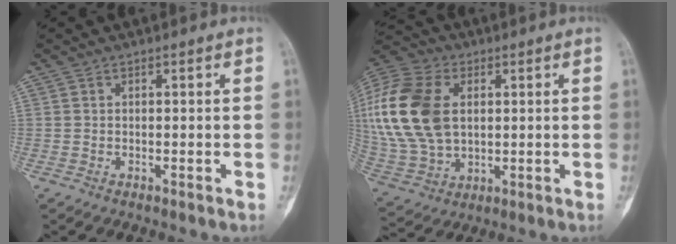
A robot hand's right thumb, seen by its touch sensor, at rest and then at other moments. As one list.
[{"total": 24.7, "force": [4.3, 16.7, 17.7], "torque": [-0.408, 0.011, 0.088]}]